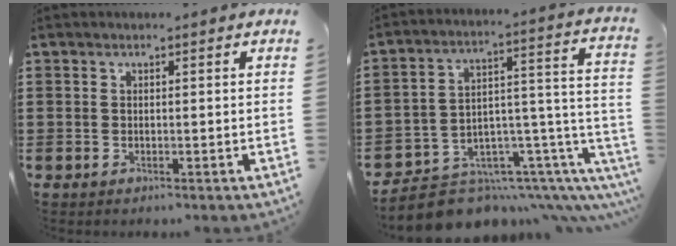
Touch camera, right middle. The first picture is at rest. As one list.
[{"total": 8.7, "force": [-7.2, 3.7, 3.3], "torque": [-0.051, -0.001, -0.124]}]